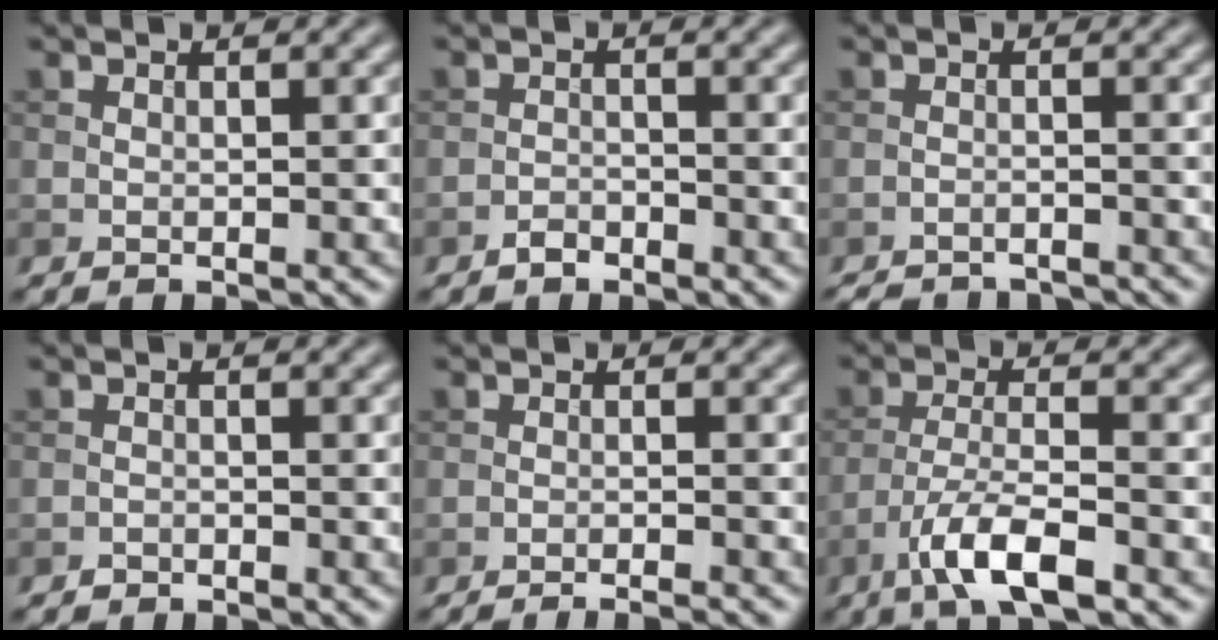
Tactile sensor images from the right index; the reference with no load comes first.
{"total": 1.4, "force": [-1.2, 0.6, 0.4], "torque": [-0.003, 0.004, -0.025]}
{"total": 5.2, "force": [-5.1, 0.7, 0.9], "torque": [-0.015, -0.011, -0.076]}
{"total": 0.8, "force": [-0.7, 0.3, 0.0], "torque": [0.004, 0.000, -0.014]}
{"total": 3.1, "force": [-2.6, 0.4, 1.6], "torque": [-0.020, 0.001, -0.044]}
{"total": 6.2, "force": [-3.7, 1.7, 4.7], "torque": [-0.089, 0.000, -0.073]}